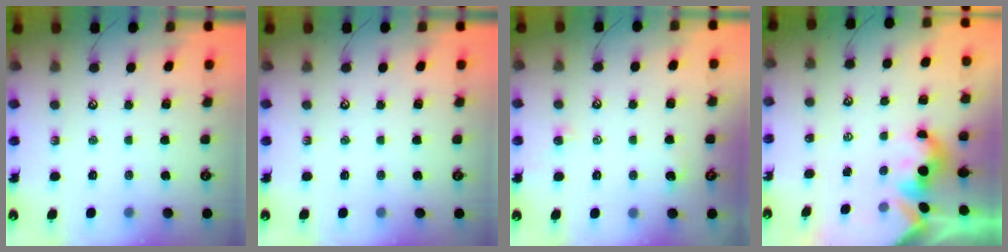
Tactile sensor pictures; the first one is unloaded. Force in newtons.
{"total": 0.0}
{"total": 0.0}
{"total": 2.4, "press": 2.4, "slide": 0.2}